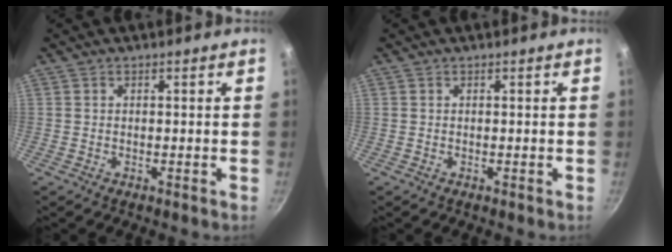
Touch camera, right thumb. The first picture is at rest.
{"total": 0.0}